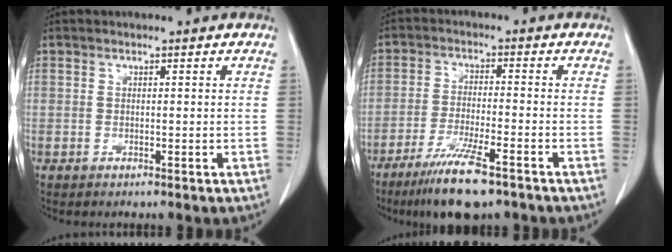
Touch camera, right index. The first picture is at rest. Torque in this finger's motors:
{"motor_torque": [0.62, -0.56, 0.22, 0.05]}